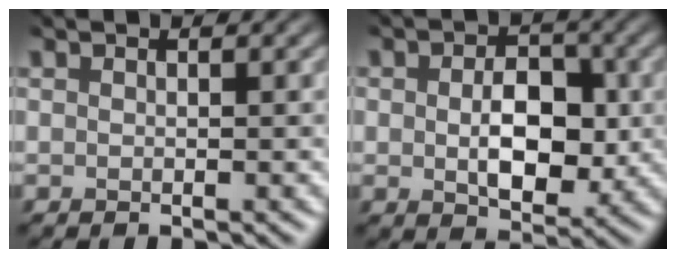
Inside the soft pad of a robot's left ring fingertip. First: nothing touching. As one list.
[{"total": 4.2, "force": [-1.9, 2.6, 2.6], "torque": [-0.064, -0.024, -0.001]}]